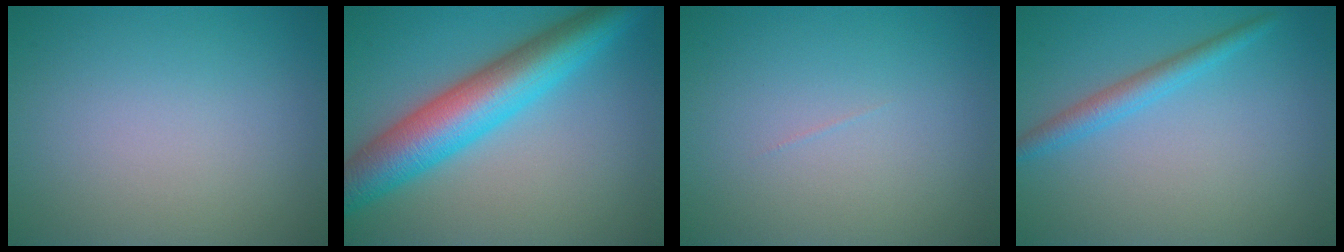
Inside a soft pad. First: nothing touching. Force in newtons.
{"total": 8.9, "press": 8.9, "slide": 0.2}
{"total": 0.0}
{"total": 2.3, "press": 2.3, "slide": 0.1}